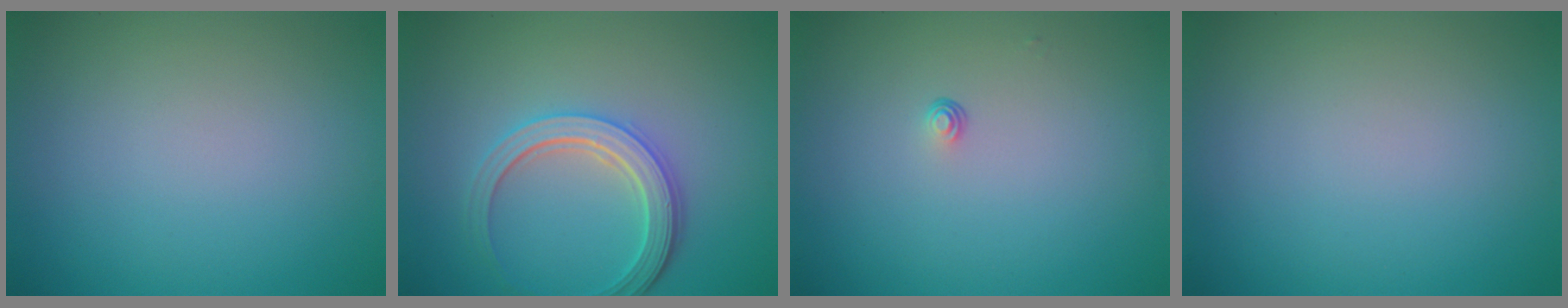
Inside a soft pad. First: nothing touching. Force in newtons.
{"total": 4.2, "press": 3.4, "slide": 2.4}
{"total": 0.6, "press": 0.3, "slide": 0.5}
{"total": 0.0}